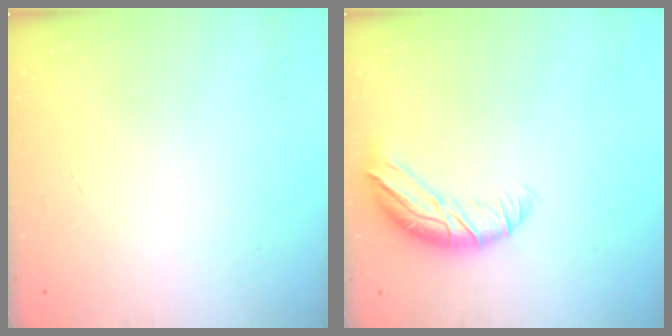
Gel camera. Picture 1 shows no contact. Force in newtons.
{"total": 10.9, "press": 10.8, "slide": 1.3}